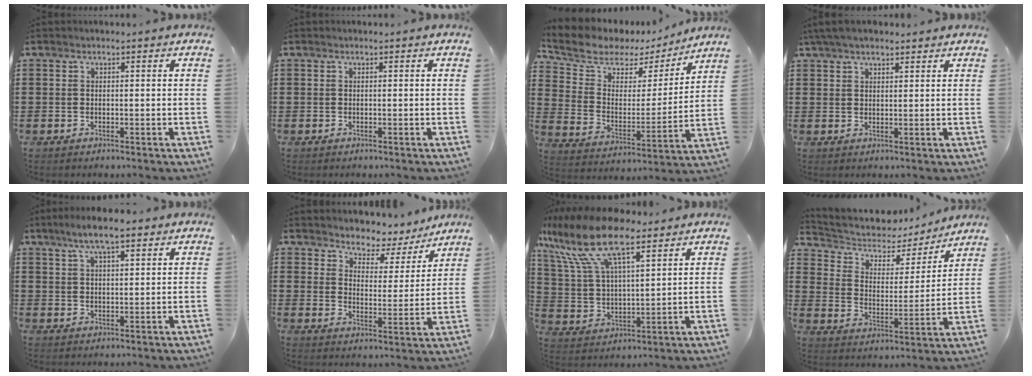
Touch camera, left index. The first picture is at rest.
{"total": 0.0}
{"total": 7.0, "force": [5.7, 3.8, 1.6], "torque": [-0.075, -0.033, 0.097]}
{"total": 3.9, "force": [3.1, 1.1, 2.0], "torque": [-0.046, 0.001, 0.059]}
{"total": 5.9, "force": [4.1, 1.3, 4.0], "torque": [-0.086, 0.005, 0.072]}
{"total": 4.0, "force": [3.8, 1.2, -0.2], "torque": [-0.026, -0.031, 0.059]}
{"total": 13.9, "force": [9.5, 4.8, 9.0], "torque": [-0.216, -0.023, 0.166]}
{"total": 5.1, "force": [4.2, 2.8, 1.0], "torque": [-0.052, -0.027, 0.067]}